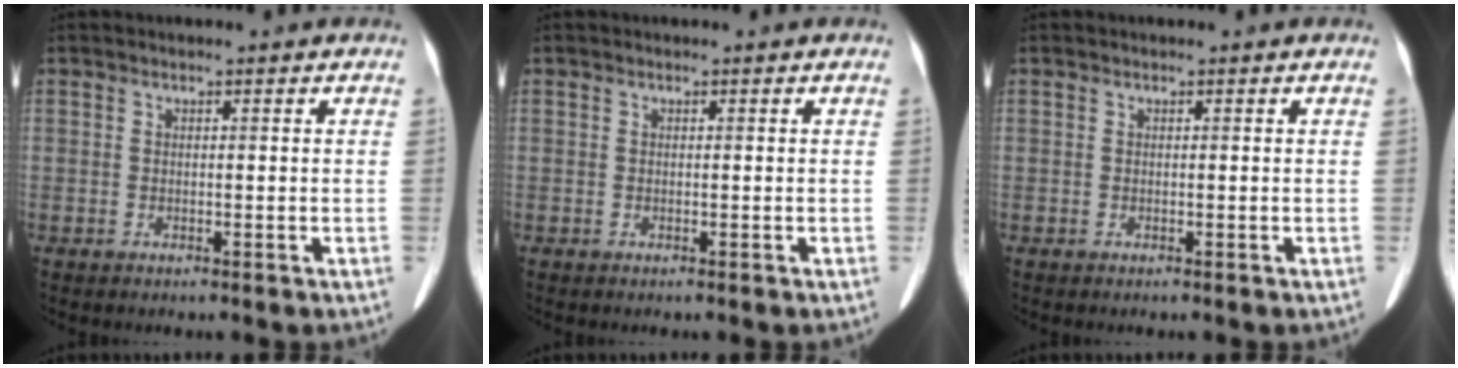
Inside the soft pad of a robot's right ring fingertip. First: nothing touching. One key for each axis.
{"total": 0.0}
{"total": 0.0}